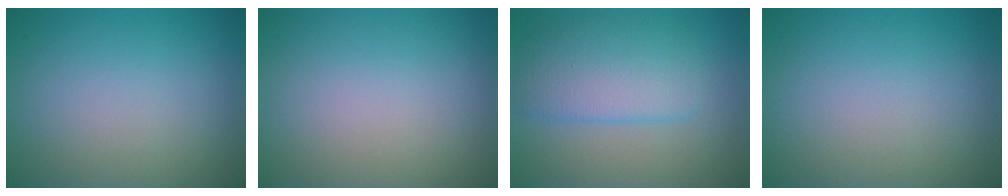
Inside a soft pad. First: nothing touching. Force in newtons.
{"total": 0.0}
{"total": 4.8, "press": 4.8, "slide": 0.1}
{"total": 0.0}